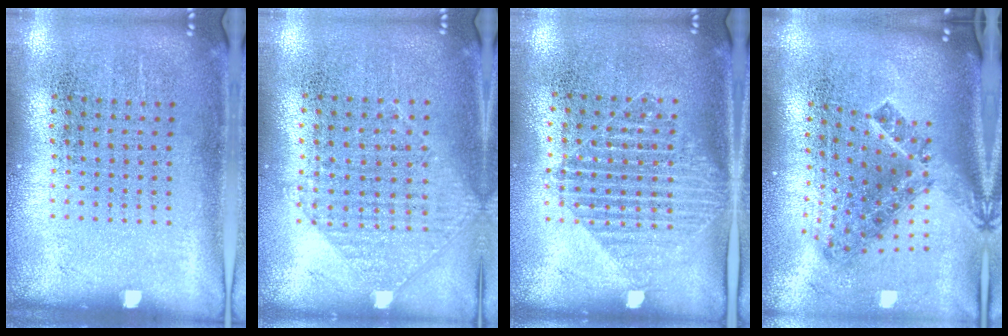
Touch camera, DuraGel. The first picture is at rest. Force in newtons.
{"total": 0.9, "press": 0.9, "slide": 0.3}
{"total": 1.5, "press": 1.3, "slide": 0.8}
{"total": 2.2, "press": 1.4, "slide": 1.7}